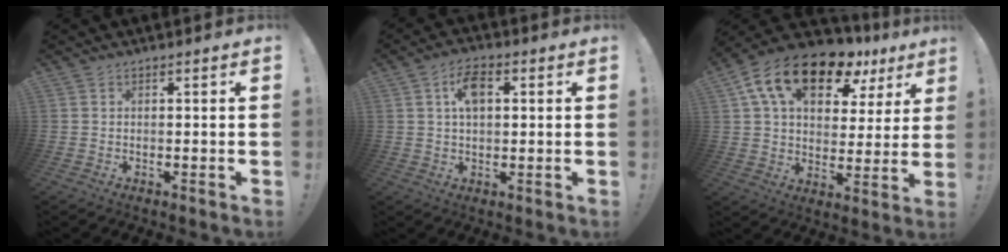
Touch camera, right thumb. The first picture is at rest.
{"total": 7.0, "force": [1.7, 3.9, 5.6], "torque": [-0.092, 0.009, 0.030]}
{"total": 18.6, "force": [10.8, 9.6, 11.6], "torque": [-0.189, -0.057, 0.189]}